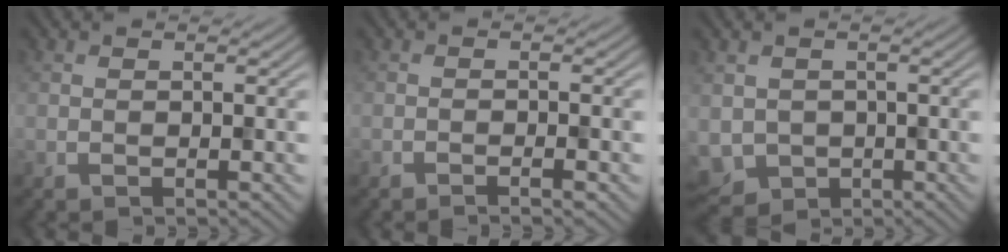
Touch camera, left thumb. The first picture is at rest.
{"total": 1.9, "force": [-1.6, 0.0, 1.1], "torque": [-0.017, 0.009, -0.028]}
{"total": 2.8, "force": [-0.3, 2.8, -0.4], "torque": [-0.022, -0.020, 0.000]}